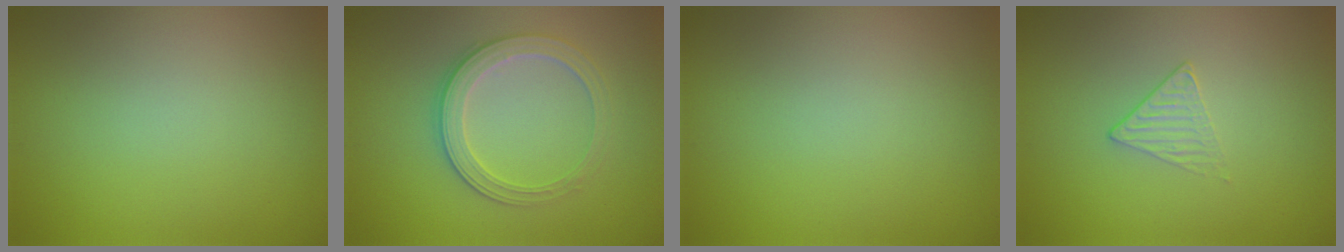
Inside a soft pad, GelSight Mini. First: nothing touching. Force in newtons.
{"total": 3.3, "press": 3.1, "slide": 1.2}
{"total": 0.0}
{"total": 1.2, "press": 0.7, "slide": 1.0}